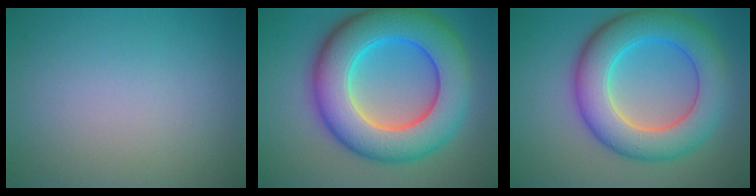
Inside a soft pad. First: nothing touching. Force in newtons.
{"total": 12.2, "press": 12.2, "slide": 0.2}
{"total": 9.1, "press": 9.1, "slide": 0.2}